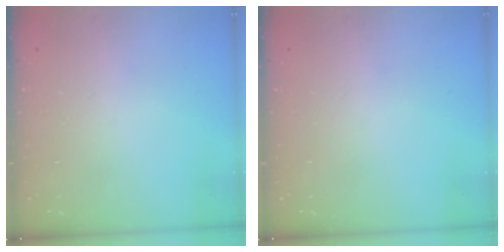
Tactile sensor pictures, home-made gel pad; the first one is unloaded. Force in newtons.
{"total": 0.0}